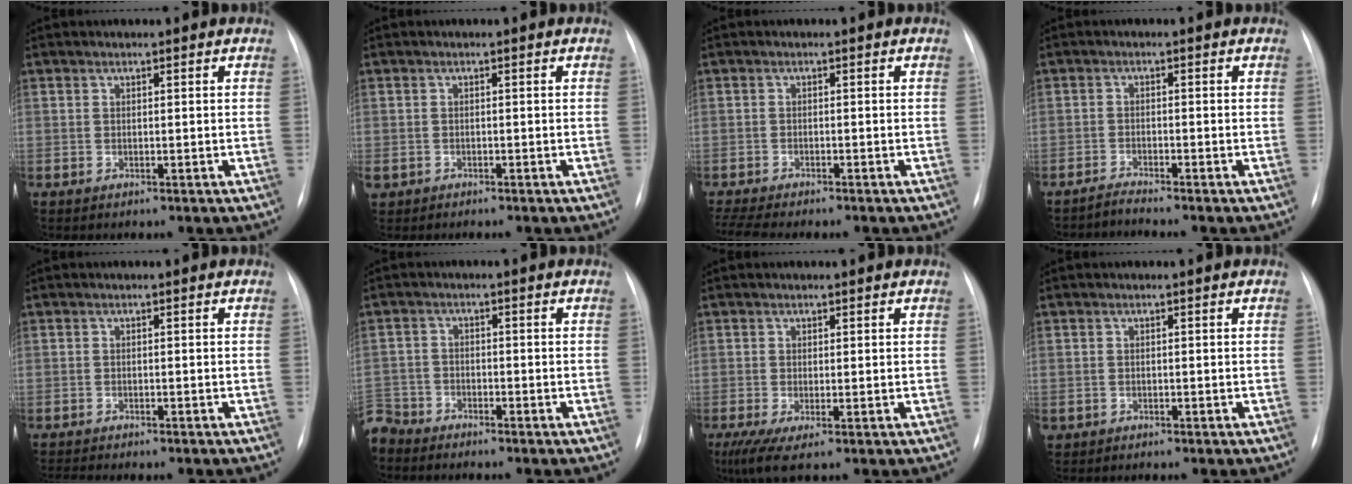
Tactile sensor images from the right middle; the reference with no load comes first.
{"total": 2.7, "force": [-1.8, 1.9, 0.8], "torque": [-0.019, -0.002, -0.028]}
{"total": 6.7, "force": [-5.9, 0.9, 3.2], "torque": [-0.057, -0.003, -0.089]}
{"total": 1.9, "force": [-1.7, -0.7, -0.2], "torque": [0.001, -0.010, -0.033]}
{"total": 4.9, "force": [-4.4, 0.4, 2.0], "torque": [-0.020, -0.001, -0.059]}
{"total": 5.8, "force": [-5.4, 2.0, 0.0], "torque": [0.005, -0.009, -0.108]}
{"total": 3.8, "force": [-1.5, 0.8, 3.4], "torque": [-0.067, -0.014, -0.023]}
{"total": 0.7, "force": [-0.5, 0.5, 0.1], "torque": [-0.008, 0.003, -0.006]}